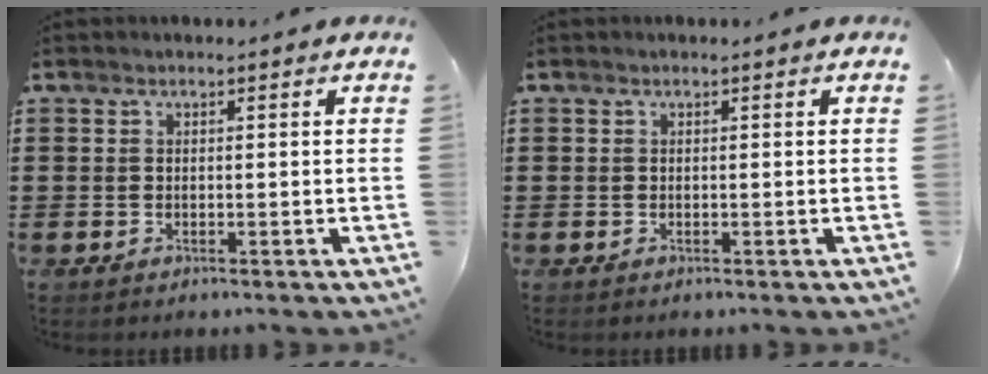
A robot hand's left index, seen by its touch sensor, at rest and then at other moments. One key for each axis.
{"total": 0.0}